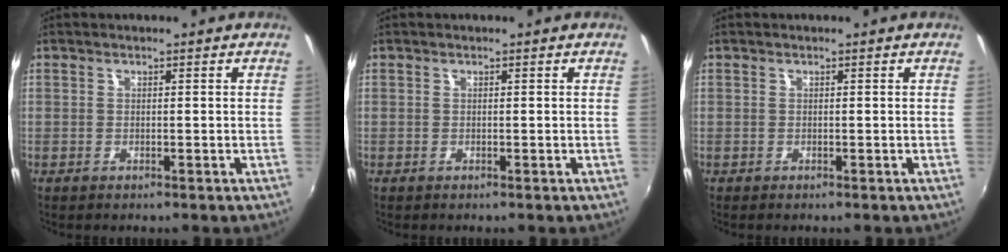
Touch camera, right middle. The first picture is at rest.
{"total": 0.0}
{"total": 0.0}